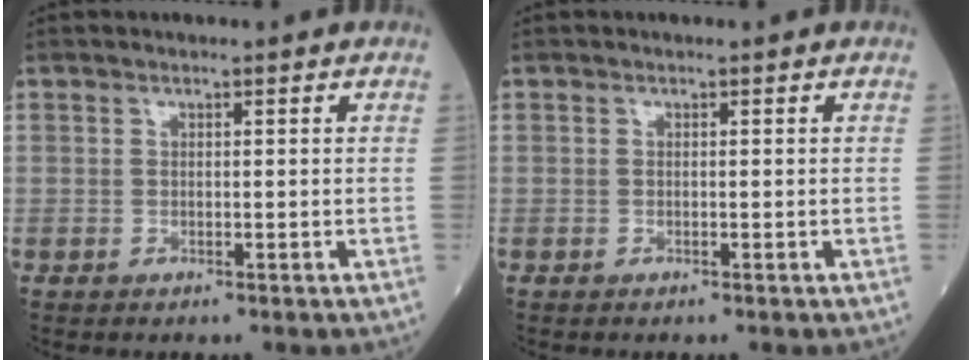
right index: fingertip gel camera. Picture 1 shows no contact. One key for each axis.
{"total": 0.0}